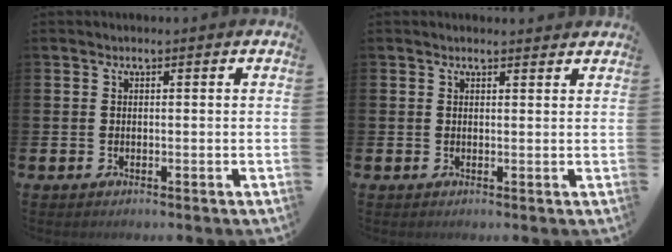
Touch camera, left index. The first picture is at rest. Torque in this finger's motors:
{"motor_torque": [0.35, -0.52, -0.04, -0.01]}